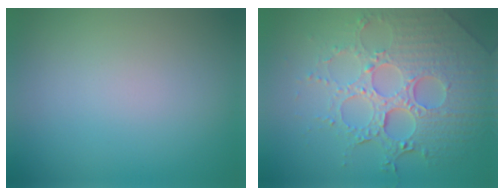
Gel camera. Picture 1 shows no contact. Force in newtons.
{"total": 8.2, "press": 6.0, "slide": 5.6}